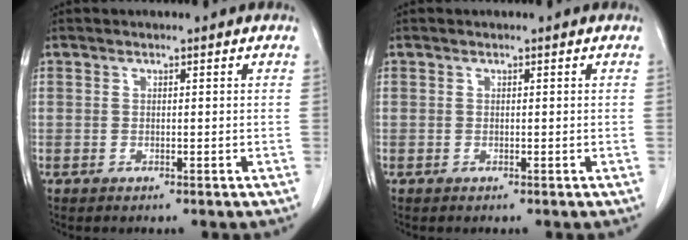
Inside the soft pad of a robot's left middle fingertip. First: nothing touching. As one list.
[{"total": 0.0}]